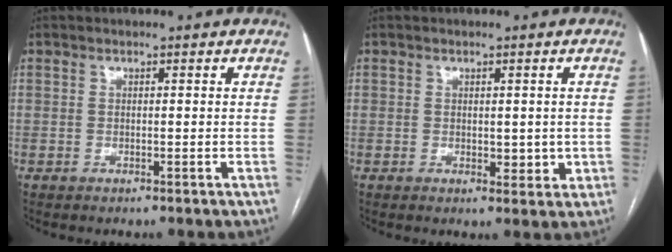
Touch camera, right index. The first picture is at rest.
{"total": 1.8, "force": [0.0, 1.4, 1.2], "torque": [-0.015, 0.003, 0.004]}